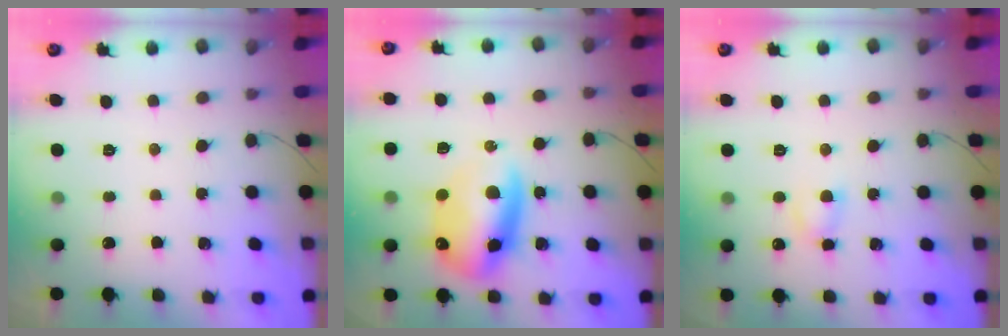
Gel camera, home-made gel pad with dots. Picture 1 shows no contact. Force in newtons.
{"total": 13.6, "press": 13.2, "slide": 3.4}
{"total": 3.3, "press": 3.0, "slide": 1.2}